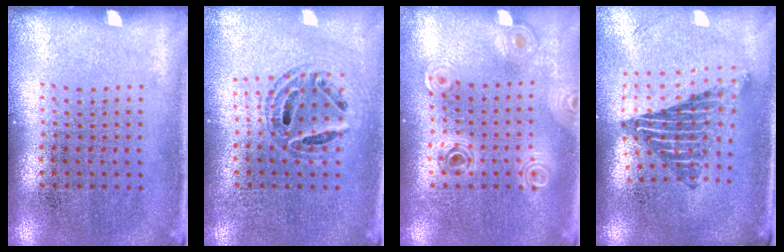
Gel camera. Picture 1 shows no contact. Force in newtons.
{"total": 0.7, "press": 0.7, "slide": 0.1}
{"total": 0.8, "press": 0.8, "slide": 0.1}
{"total": 2.1, "press": 1.5, "slide": 1.5}